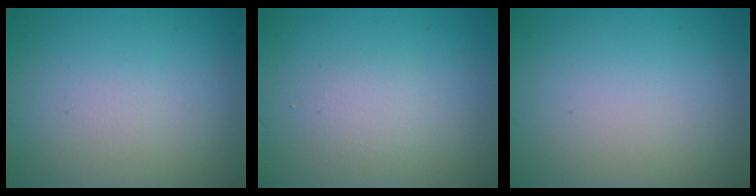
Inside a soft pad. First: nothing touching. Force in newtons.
{"total": 1.5, "press": 1.5, "slide": 0.1}
{"total": 0.0}